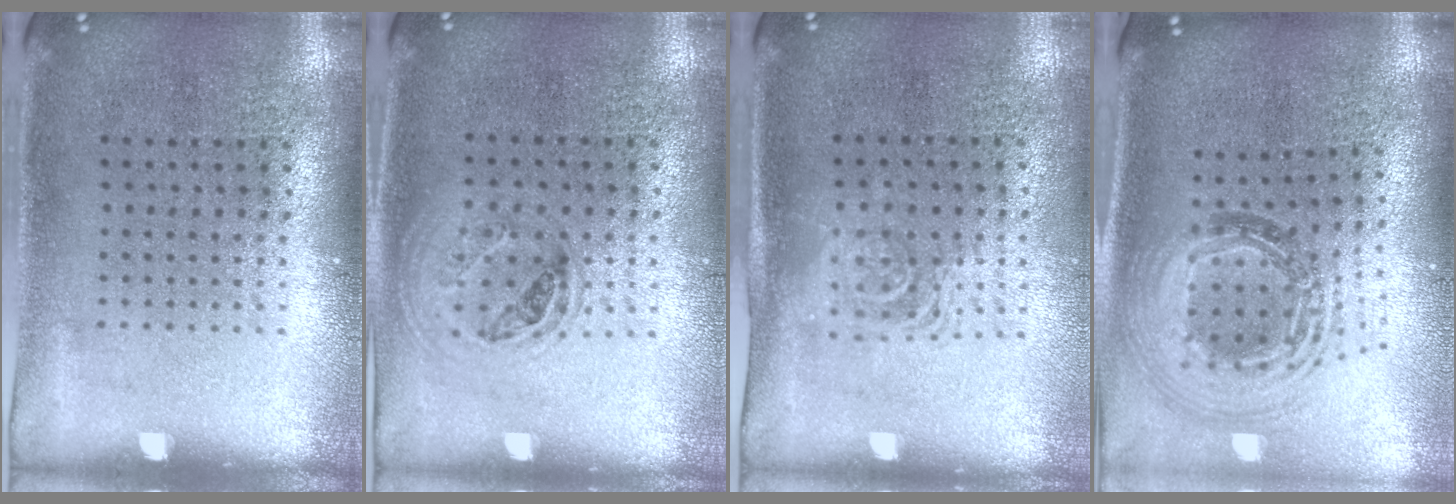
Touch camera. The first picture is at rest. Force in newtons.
{"total": 1.1, "press": 1.0, "slide": 0.5}
{"total": 1.6, "press": 1.3, "slide": 0.9}
{"total": 1.6, "press": 1.4, "slide": 0.8}